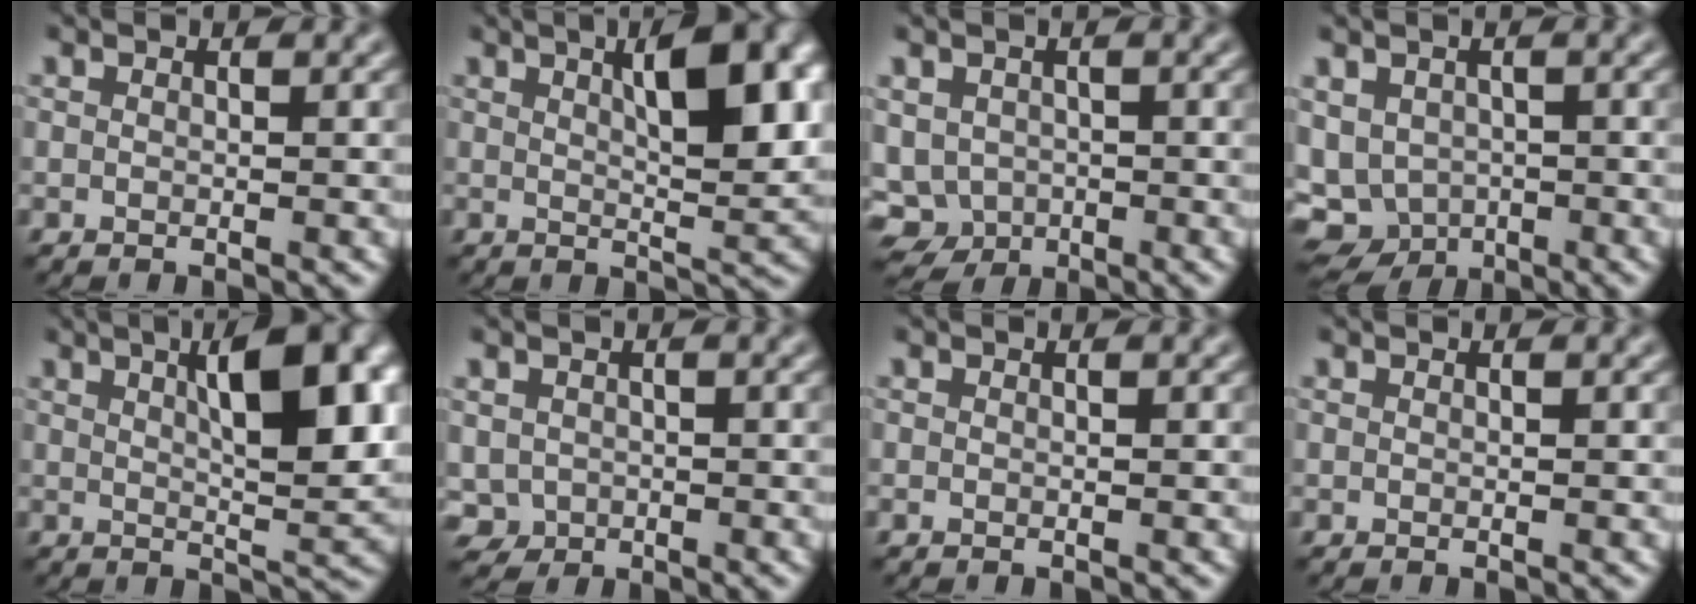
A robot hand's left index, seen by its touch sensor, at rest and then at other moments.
{"total": 8.8, "force": [2.7, 2.6, 8.0], "torque": [-0.102, 0.012, 0.042]}
{"total": 4.2, "force": [-1.2, 3.6, 1.8], "torque": [-0.034, 0.000, -0.018]}
{"total": 6.8, "force": [-2.2, 5.4, 3.4], "torque": [-0.053, -0.017, -0.020]}
{"total": 10.3, "force": [3.0, 3.1, 9.4], "torque": [-0.125, 0.009, 0.047]}
{"total": 2.0, "force": [-0.3, 1.9, 0.5], "torque": [-0.008, -0.005, -0.006]}
{"total": 0.0}
{"total": 0.0}